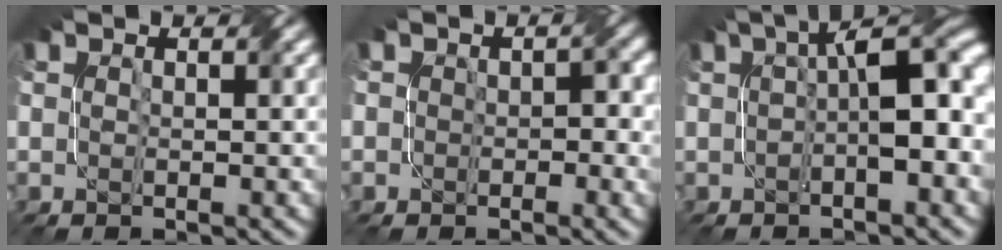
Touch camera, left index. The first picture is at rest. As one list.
[{"total": 2.2, "force": [-0.6, 1.6, 1.4], "torque": [-0.010, 0.000, -0.004]}, {"total": 7.1, "force": [0.4, 2.1, 6.7], "torque": [-0.084, 0.021, 0.008]}]